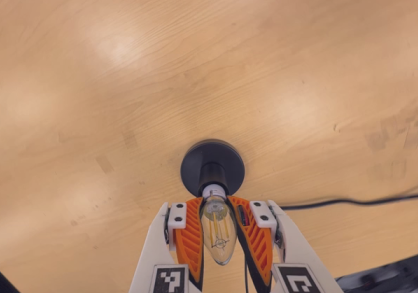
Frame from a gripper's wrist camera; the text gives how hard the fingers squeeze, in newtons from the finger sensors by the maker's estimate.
{"total": 20.0, "left": 22.3, "right": 17.8}